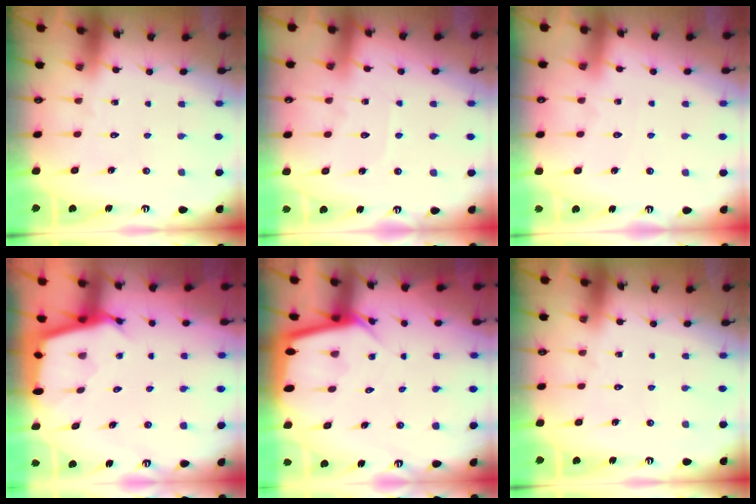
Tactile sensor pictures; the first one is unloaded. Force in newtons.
{"total": 5.0, "press": 4.9, "slide": 0.6}
{"total": 2.4, "press": 2.4, "slide": 0.4}
{"total": 2.8, "press": 2.8, "slide": 0.3}
{"total": 5.0, "press": 4.9, "slide": 0.7}
{"total": 0.0}